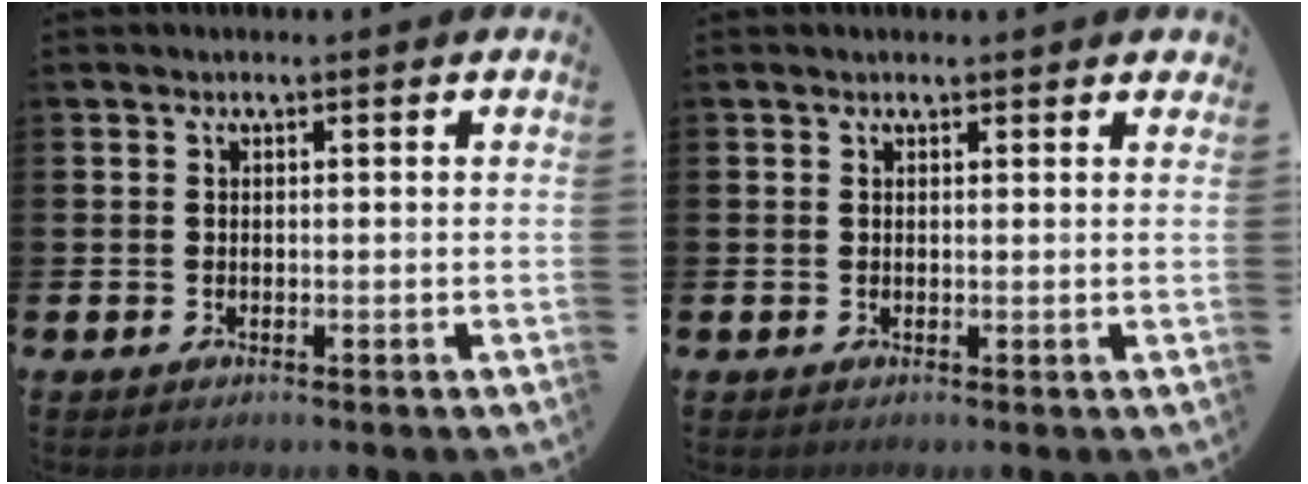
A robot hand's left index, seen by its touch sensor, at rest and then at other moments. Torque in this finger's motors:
{"motor_torque": [0.80, -0.27, 0.53, 0.03]}